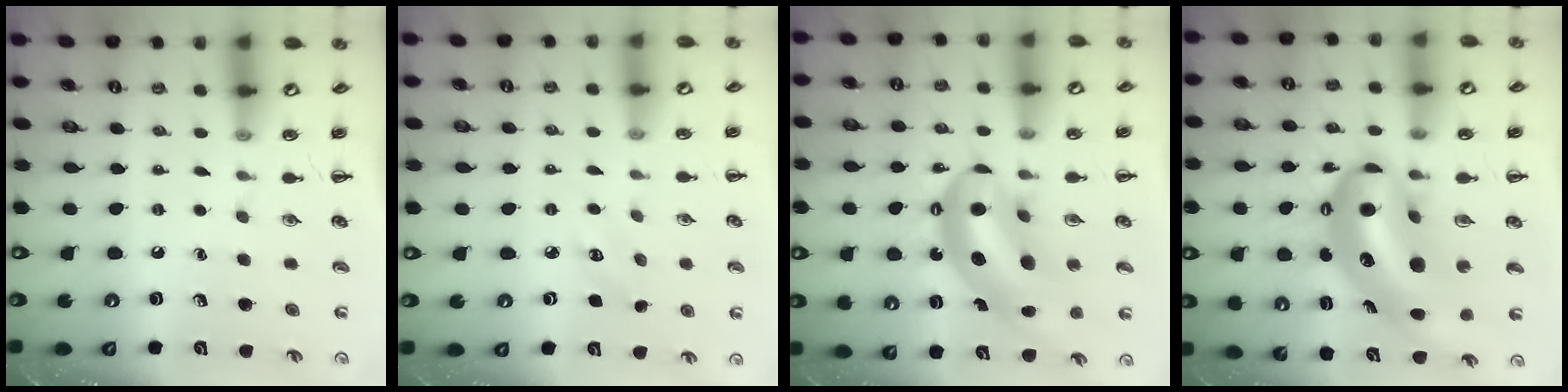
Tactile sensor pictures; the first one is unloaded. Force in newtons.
{"total": 3.5, "press": 3.4, "slide": 0.9}
{"total": 13.3, "press": 12.7, "slide": 3.7}
{"total": 14.7, "press": 14.3, "slide": 3.6}